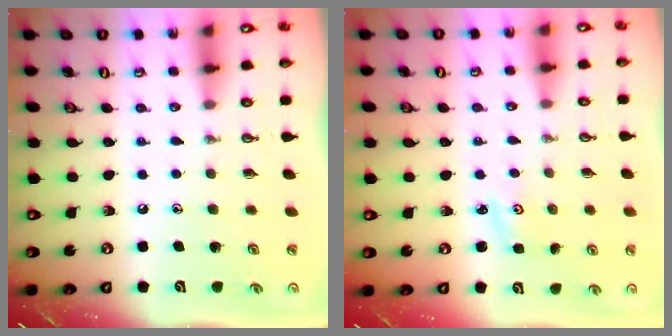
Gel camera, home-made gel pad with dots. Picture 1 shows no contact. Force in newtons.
{"total": 2.0, "press": 2.0, "slide": 0.3}